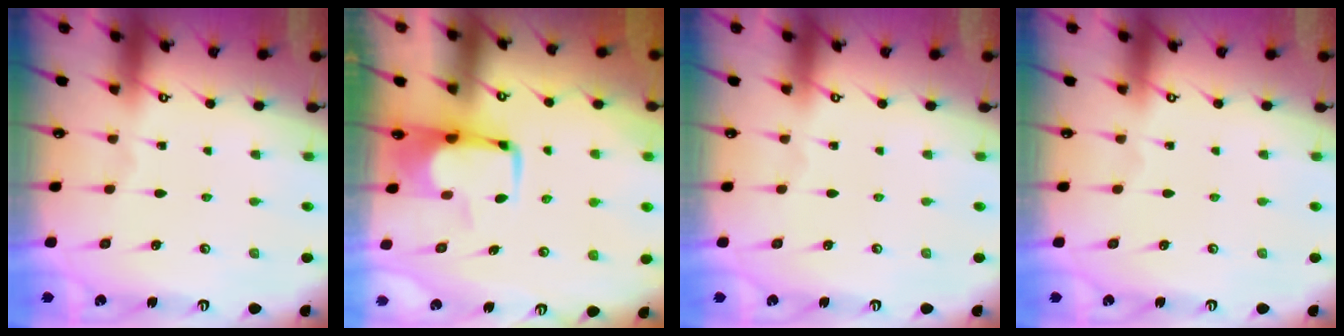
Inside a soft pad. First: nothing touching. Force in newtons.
{"total": 1.2, "press": 1.0, "slide": 0.6}
{"total": 0.0}
{"total": 0.0}